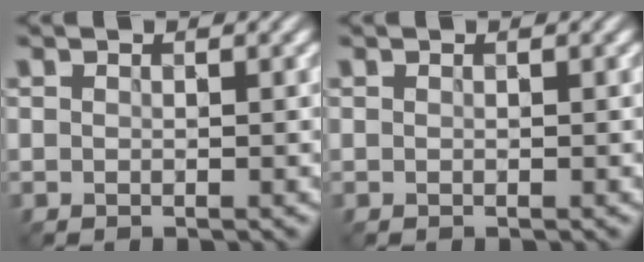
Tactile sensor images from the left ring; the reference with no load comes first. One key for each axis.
{"total": 0.0}